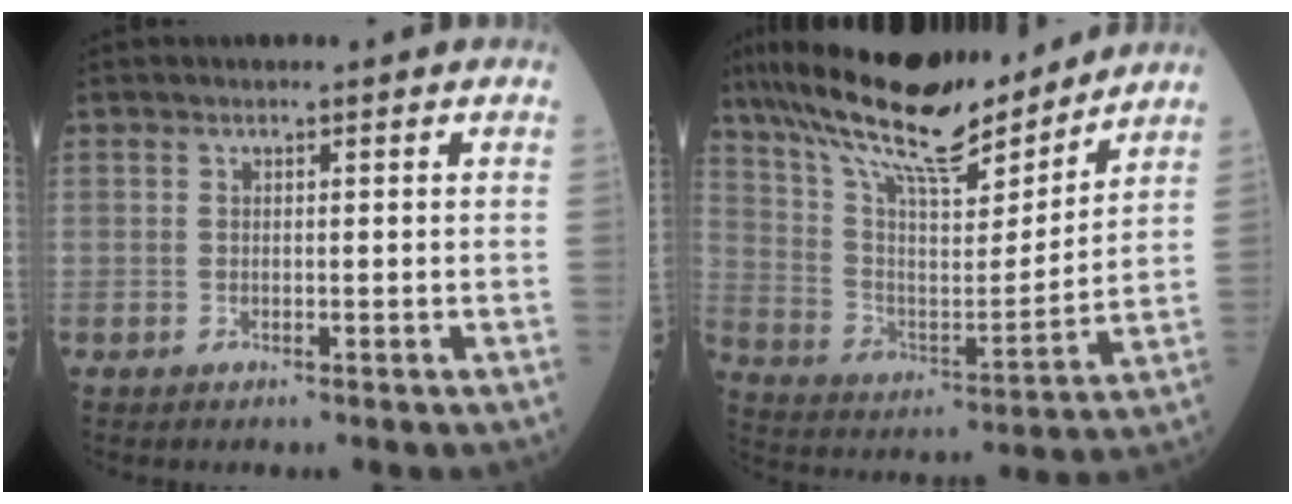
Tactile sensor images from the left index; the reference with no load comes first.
{"total": 20.0, "force": [16.7, 3.9, 10.3], "torque": [-0.190, 0.009, 0.287]}